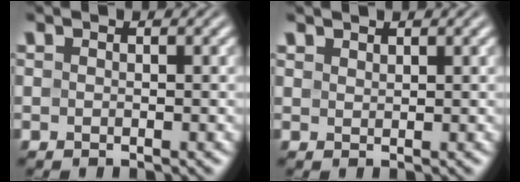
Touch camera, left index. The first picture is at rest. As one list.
[{"total": 0.9, "force": [0.9, 0.2, 0.1], "torque": [-0.002, 0.000, 0.020]}]